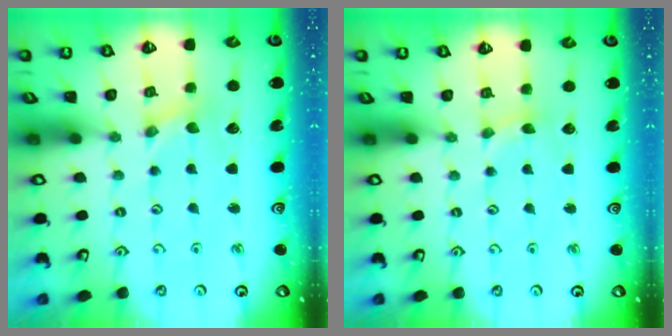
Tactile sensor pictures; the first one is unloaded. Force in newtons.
{"total": 2.3, "press": 2.3, "slide": 0.3}